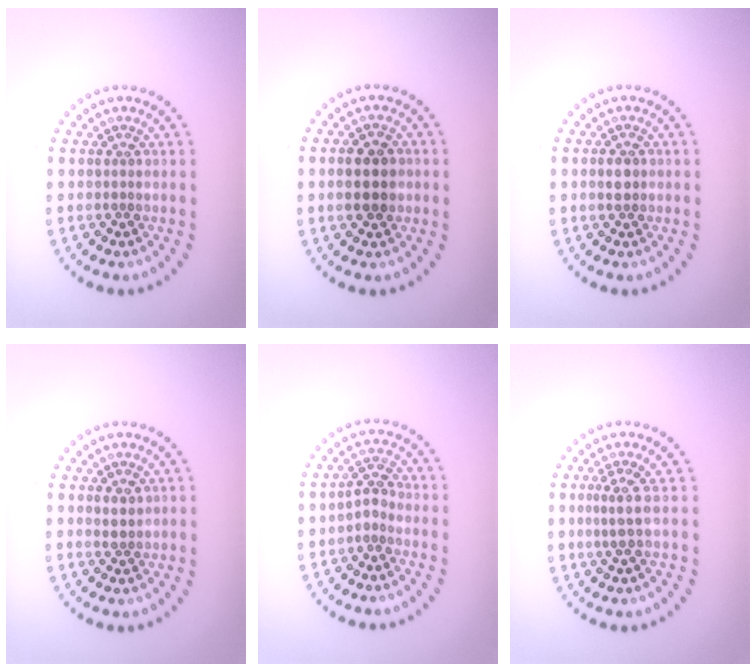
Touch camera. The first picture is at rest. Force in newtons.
{"total": 3.6, "press": 3.6, "slide": 0.1}
{"total": 1.5, "press": 1.4, "slide": 0.3}
{"total": 1.3, "press": 1.3, "slide": 0.4}
{"total": 1.8, "press": 1.6, "slide": 0.8}
{"total": 2.1, "press": 1.4, "slide": 1.6}